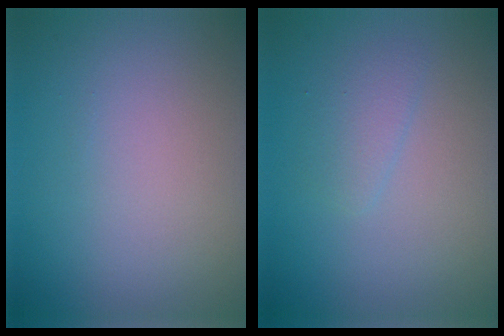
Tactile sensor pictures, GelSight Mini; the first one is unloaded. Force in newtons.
{"total": 1.4, "press": 1.4, "slide": 0.1}